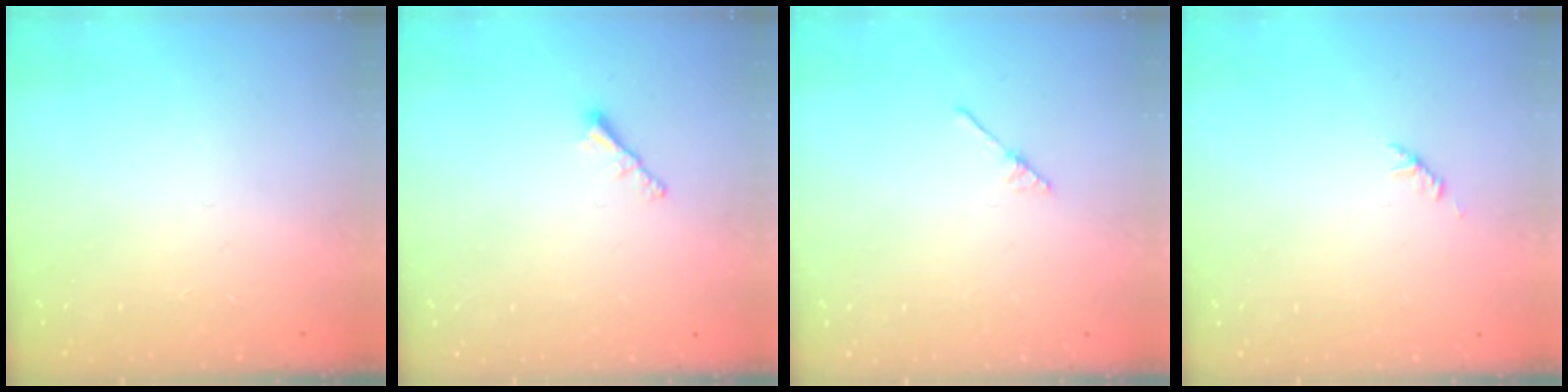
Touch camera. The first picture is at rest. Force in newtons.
{"total": 2.1, "press": 2.0, "slide": 0.5}
{"total": 1.9, "press": 1.8, "slide": 0.3}
{"total": 1.9, "press": 1.8, "slide": 0.6}